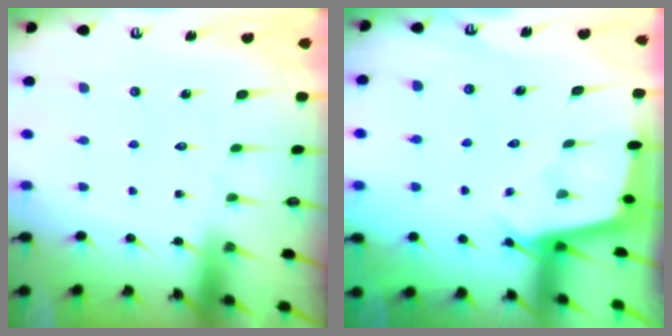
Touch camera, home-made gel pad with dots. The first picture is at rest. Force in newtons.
{"total": 2.8, "press": 2.8, "slide": 0.3}